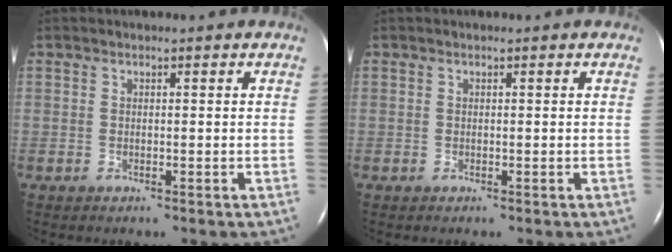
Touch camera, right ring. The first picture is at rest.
{"total": 0.0}